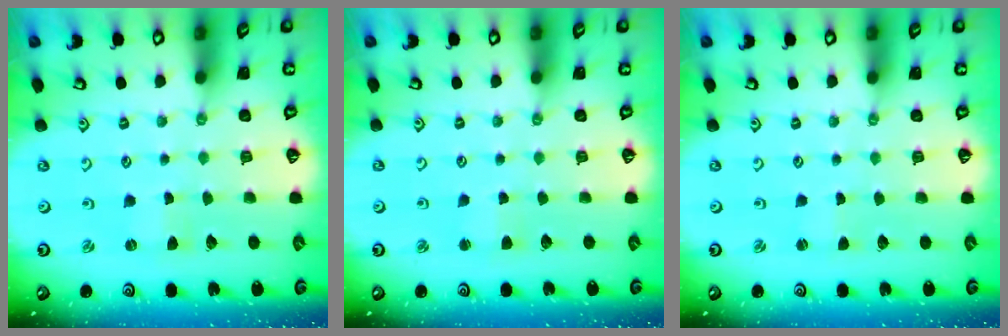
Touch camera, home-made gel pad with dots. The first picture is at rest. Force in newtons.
{"total": 3.0, "press": 3.0, "slide": 0.3}
{"total": 0.0}